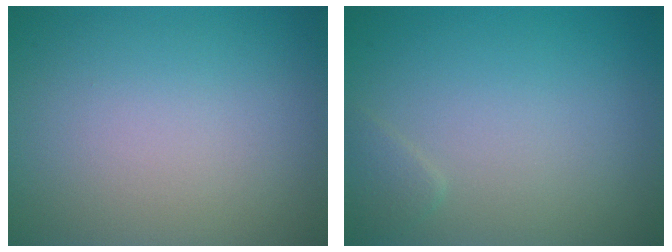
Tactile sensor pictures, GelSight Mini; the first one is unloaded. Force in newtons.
{"total": 0.9, "press": 0.9, "slide": 0.1}